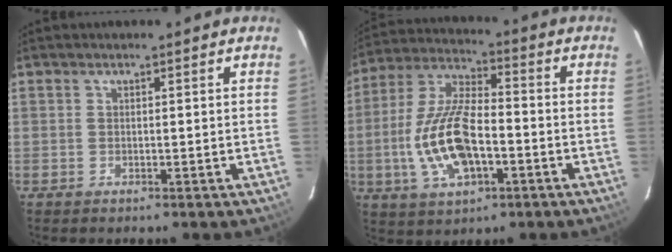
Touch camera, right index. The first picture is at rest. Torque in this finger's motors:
{"motor_torque": [2.01, -0.12, 0.39, 0.21]}